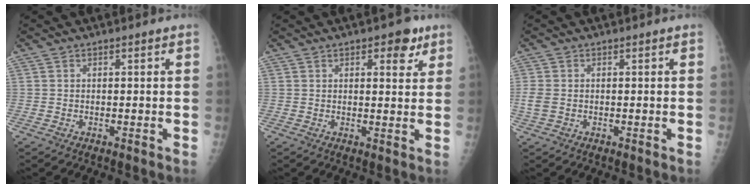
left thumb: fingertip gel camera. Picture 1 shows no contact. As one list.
[{"total": 5.0, "force": [2.7, 2.4, 3.5], "torque": [-0.024, -0.010, 0.029]}, {"total": 2.7, "force": [-0.3, 2.0, 1.8], "torque": [-0.058, -0.001, -0.006]}]